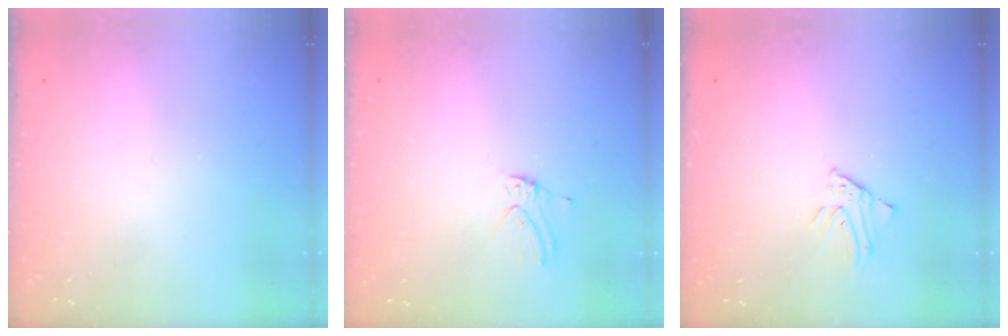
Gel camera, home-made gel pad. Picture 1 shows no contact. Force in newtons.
{"total": 3.0, "press": 3.0, "slide": 0.3}
{"total": 2.5, "press": 2.5, "slide": 0.2}